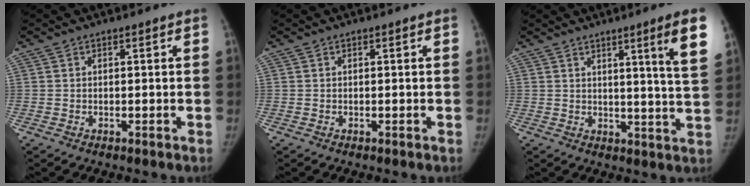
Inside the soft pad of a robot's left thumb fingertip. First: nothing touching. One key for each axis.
{"total": 0.0}
{"total": 9.8, "fx": 5.0, "fy": -0.4, "fz": 8.5, "tx": -0.109, "ty": -0.033, "tz": 0.066}